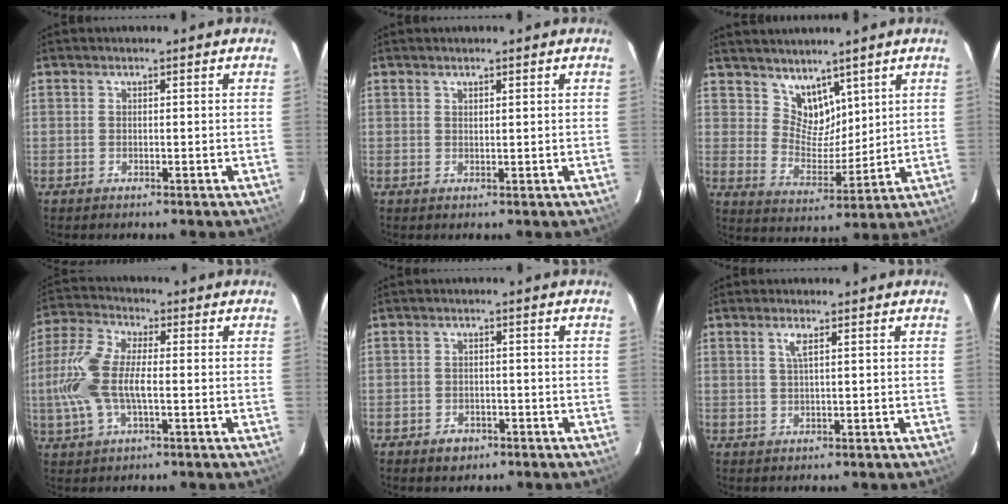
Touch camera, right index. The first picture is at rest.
{"total": 0.9, "force": [0.8, 0.1, 0.4], "torque": [-0.007, 0.000, 0.014]}
{"total": 7.6, "force": [5.6, 4.6, 2.2], "torque": [-0.029, -0.003, 0.111]}
{"total": 11.8, "force": [-1.4, 5.0, 10.6], "torque": [-0.246, 0.009, -0.032]}
{"total": 3.5, "force": [-2.3, 2.5, 0.9], "torque": [-0.027, 0.007, -0.033]}
{"total": 1.8, "force": [0.8, 0.0, 1.6], "torque": [-0.034, 0.001, 0.015]}